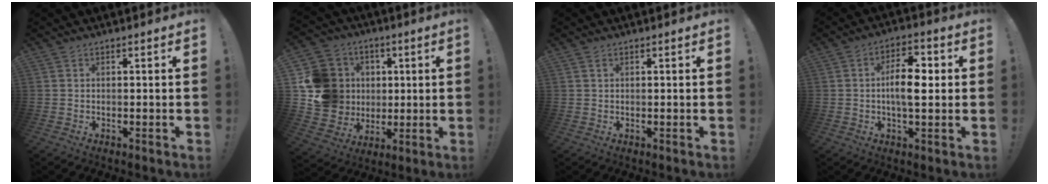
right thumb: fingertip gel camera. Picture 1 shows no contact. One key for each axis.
{"total": 17.7, "fx": 1.7, "fy": 16.1, "fz": 7.1, "tx": -0.122, "ty": 0.010, "tz": 0.062}
{"total": 0.7, "fx": 0.4, "fy": 0.3, "fz": 0.5, "tx": -0.002, "ty": -0.003, "tz": 0.006}
{"total": 10.3, "fx": -0.1, "fy": 4.7, "fz": 9.1, "tx": -0.150, "ty": 0.009, "tz": -0.004}